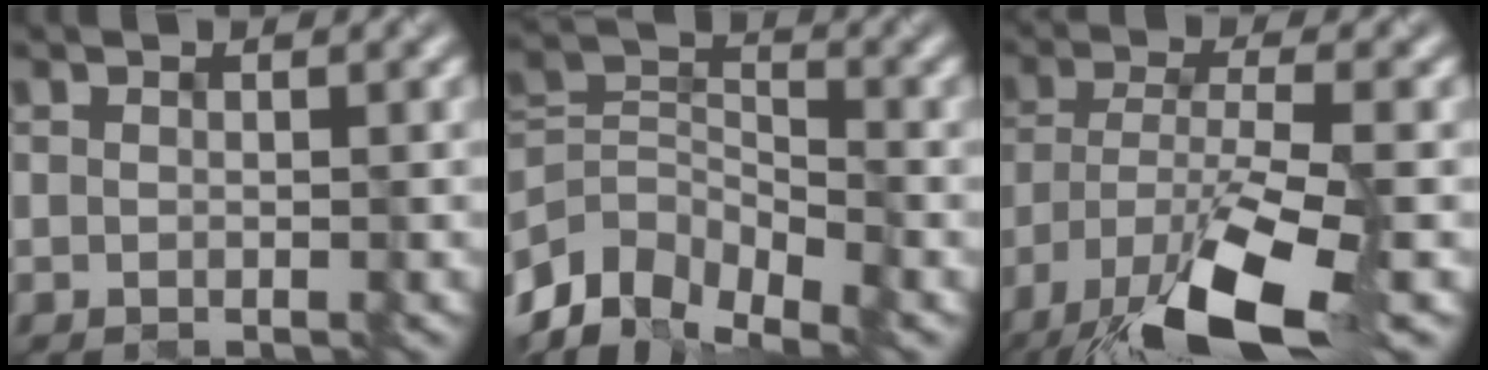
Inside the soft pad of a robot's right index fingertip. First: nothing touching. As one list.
[{"total": 8.5, "force": [-6.5, 3.8, 4.0], "torque": [-0.076, -0.010, -0.126]}, {"total": 10.8, "force": [-6.8, 2.6, 8.0], "torque": [-0.158, -0.016, -0.127]}]